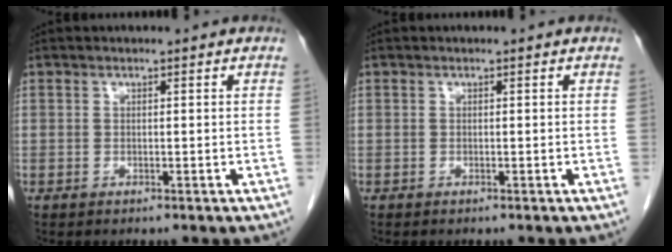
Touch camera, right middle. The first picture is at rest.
{"total": 0.0}